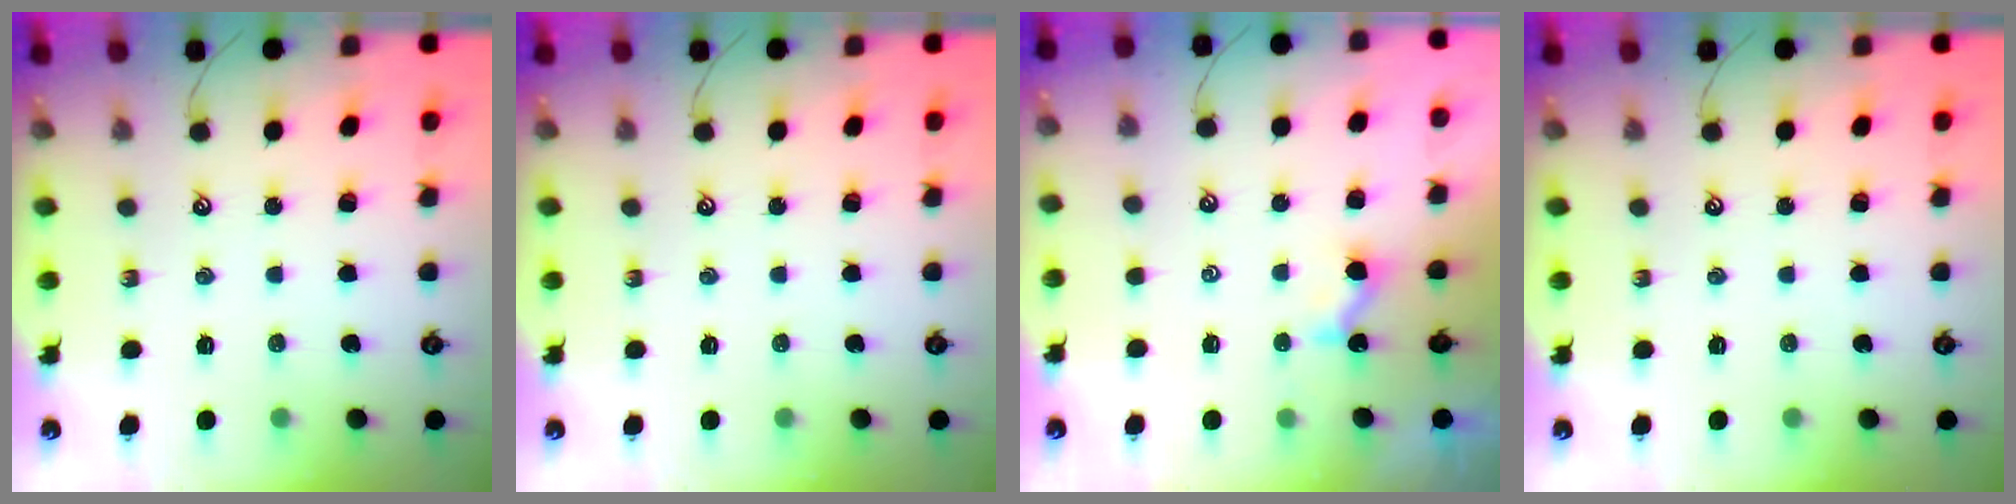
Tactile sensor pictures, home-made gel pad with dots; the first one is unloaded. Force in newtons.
{"total": 0.0}
{"total": 3.0, "press": 3.0, "slide": 0.0}
{"total": 0.0}